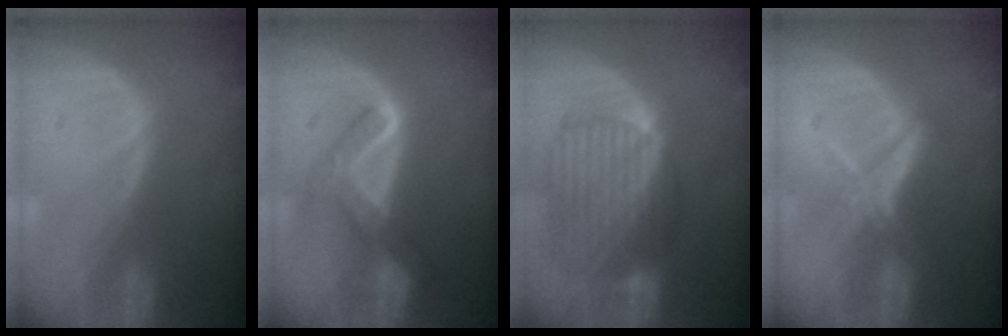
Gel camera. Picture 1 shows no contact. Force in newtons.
{"total": 6.4, "press": 6.0, "slide": 2.1}
{"total": 10.6, "press": 9.0, "slide": 5.5}
{"total": 5.5, "press": 4.9, "slide": 2.5}